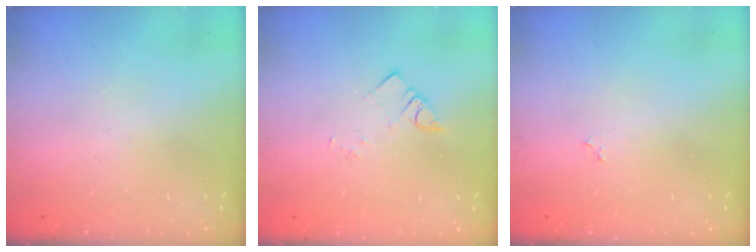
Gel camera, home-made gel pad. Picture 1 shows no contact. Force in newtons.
{"total": 2.2, "press": 2.2, "slide": 0.2}
{"total": 2.3, "press": 2.3, "slide": 0.2}